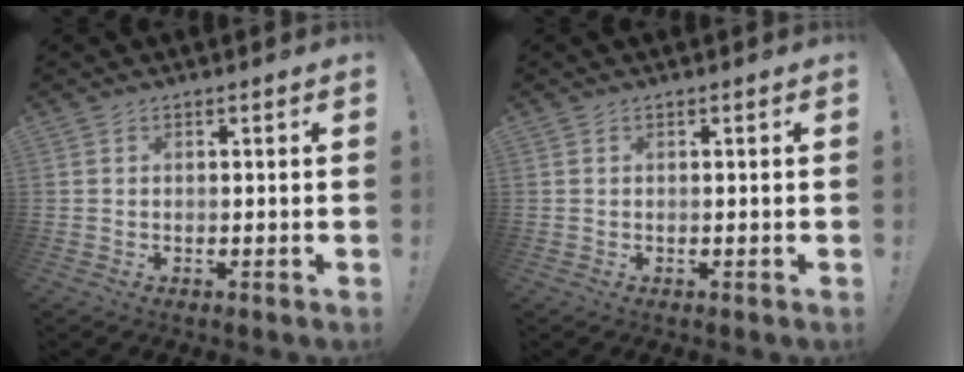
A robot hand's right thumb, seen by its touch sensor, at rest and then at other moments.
{"total": 0.0}